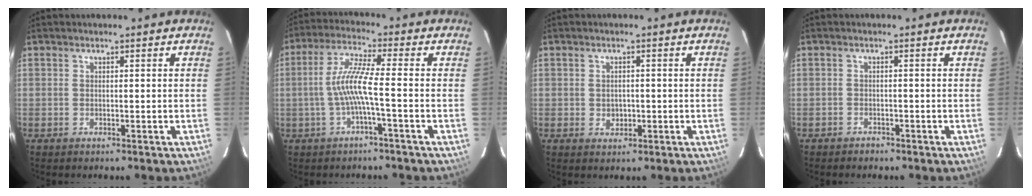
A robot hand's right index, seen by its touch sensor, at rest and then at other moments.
{"total": 7.2, "force": [-1.8, -0.3, 7.0], "torque": [-0.156, 0.006, -0.031]}
{"total": 2.4, "force": [-0.4, 2.1, 1.2], "torque": [-0.019, 0.002, -0.001]}
{"total": 1.6, "force": [-1.3, 0.9, 0.0], "torque": [-0.008, 0.003, -0.022]}